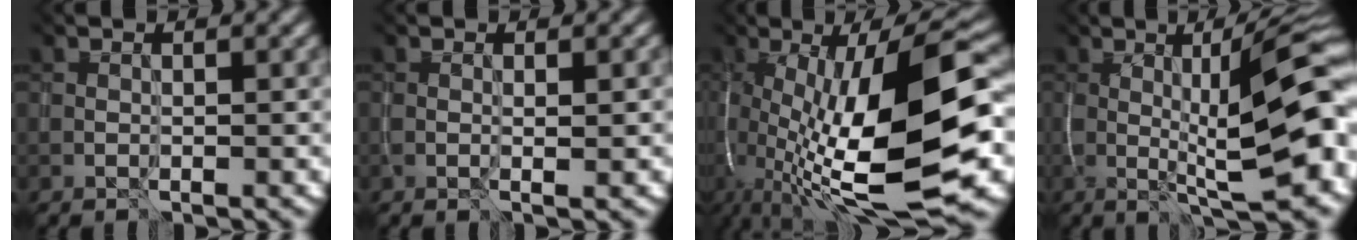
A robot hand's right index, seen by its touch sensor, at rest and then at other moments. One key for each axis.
{"total": 0.6, "fx": 0.1, "fy": -0.2, "fz": 0.6, "tx": -0.009, "ty": 0.009, "tz": 0.001}
{"total": 13.4, "fx": -2.7, "fy": 3.1, "fz": 12.8, "tx": -0.219, "ty": 0.001, "tz": -0.021}
{"total": 9.5, "fx": -0.6, "fy": 1.0, "fz": 9.4, "tx": -0.137, "ty": -0.002, "tz": 0.011}